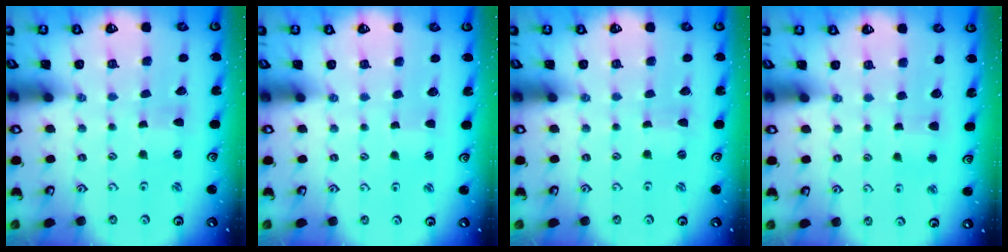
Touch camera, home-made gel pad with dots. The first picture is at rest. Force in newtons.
{"total": 1.8, "press": 1.8, "slide": 0.3}
{"total": 0.0}
{"total": 2.9, "press": 2.9, "slide": 0.5}